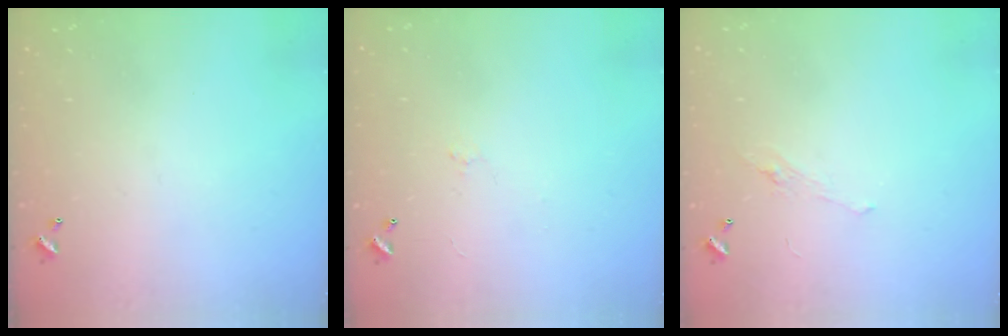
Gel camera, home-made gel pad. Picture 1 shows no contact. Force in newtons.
{"total": 0.5, "press": 0.1, "slide": 0.5}
{"total": 2.2, "press": 2.1, "slide": 0.8}